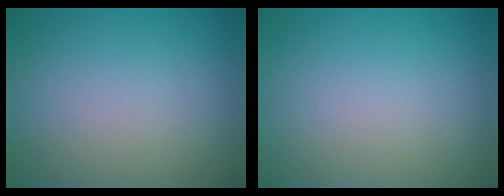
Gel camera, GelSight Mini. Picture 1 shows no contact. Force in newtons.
{"total": 0.0}